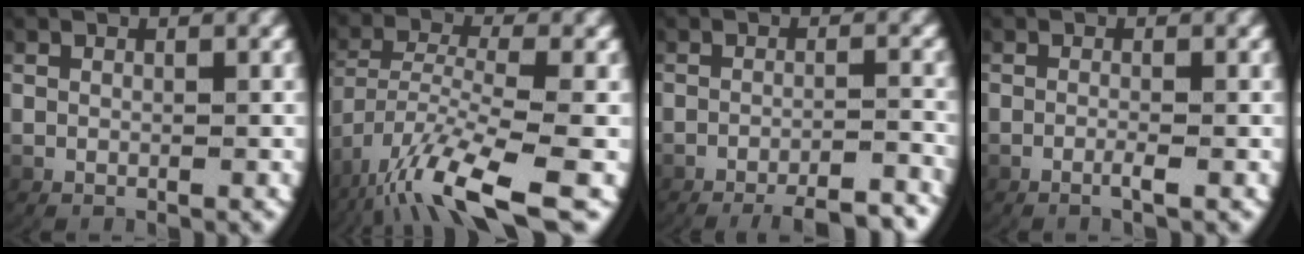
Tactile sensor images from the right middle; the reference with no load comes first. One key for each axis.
{"total": 6.6, "fx": -3.6, "fy": 1.9, "fz": 5.2, "tx": -0.125, "ty": -0.035, "tz": -0.035}
{"total": 7.9, "fx": -7.2, "fy": 1.8, "fz": 2.7, "tx": -0.031, "ty": -0.010, "tz": -0.107}
{"total": 1.3, "fx": -0.8, "fy": 0.2, "fz": 0.9, "tx": -0.025, "ty": 0.002, "tz": -0.018}